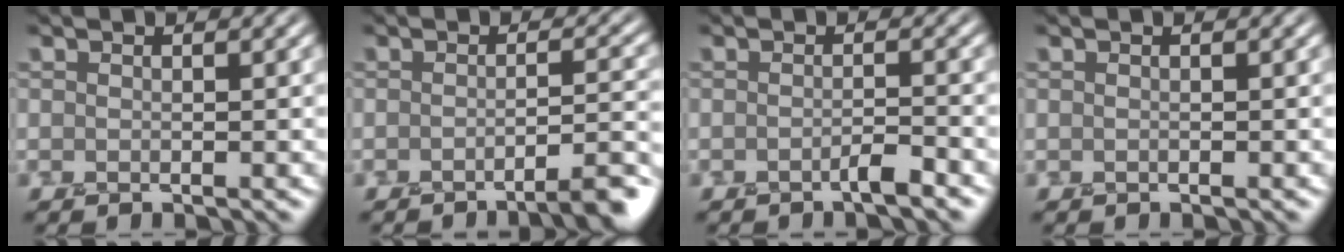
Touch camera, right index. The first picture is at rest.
{"total": 3.6, "force": [-2.4, 0.6, 2.7], "torque": [-0.027, 0.009, -0.050]}
{"total": 1.3, "force": [-0.9, 0.2, 1.0], "torque": [-0.010, 0.007, -0.022]}
{"total": 0.0}